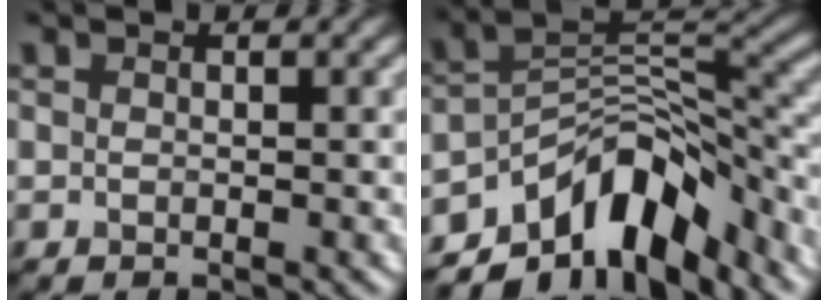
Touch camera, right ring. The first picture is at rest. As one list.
[{"total": 9.5, "force": [-6.8, 4.0, 5.3], "torque": [-0.063, 0.004, -0.127]}]